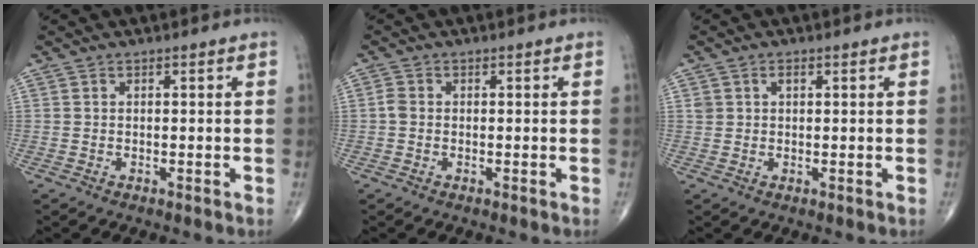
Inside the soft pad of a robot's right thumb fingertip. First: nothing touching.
{"total": 1.4, "force": [-0.2, 1.1, 0.9], "torque": [-0.015, 0.001, -0.008]}
{"total": 1.6, "force": [0.7, 1.2, 0.9], "torque": [-0.011, -0.001, 0.012]}